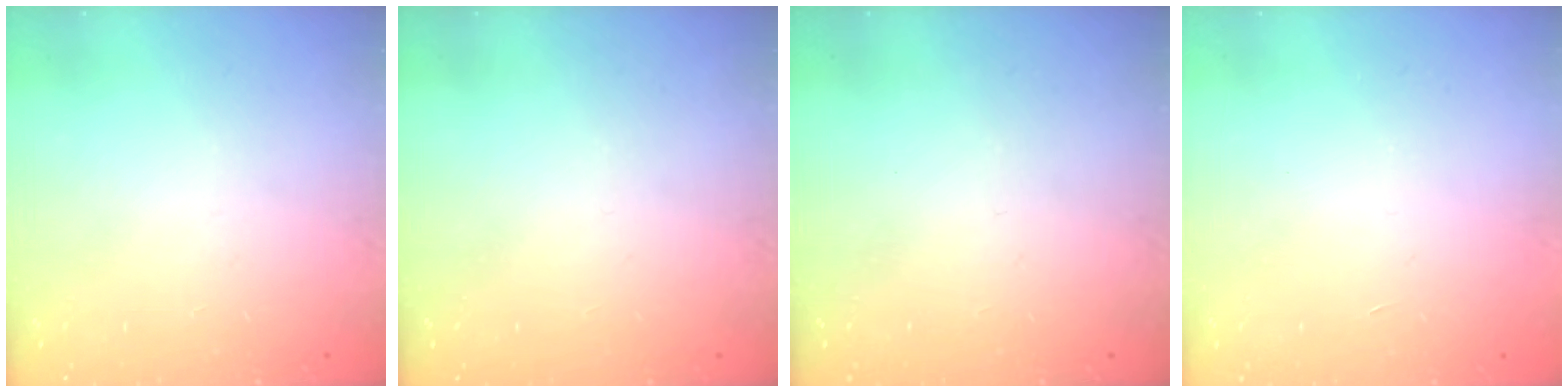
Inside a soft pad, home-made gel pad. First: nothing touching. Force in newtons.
{"total": 0.0}
{"total": 0.0}
{"total": 1.7, "press": 1.7, "slide": 0.1}